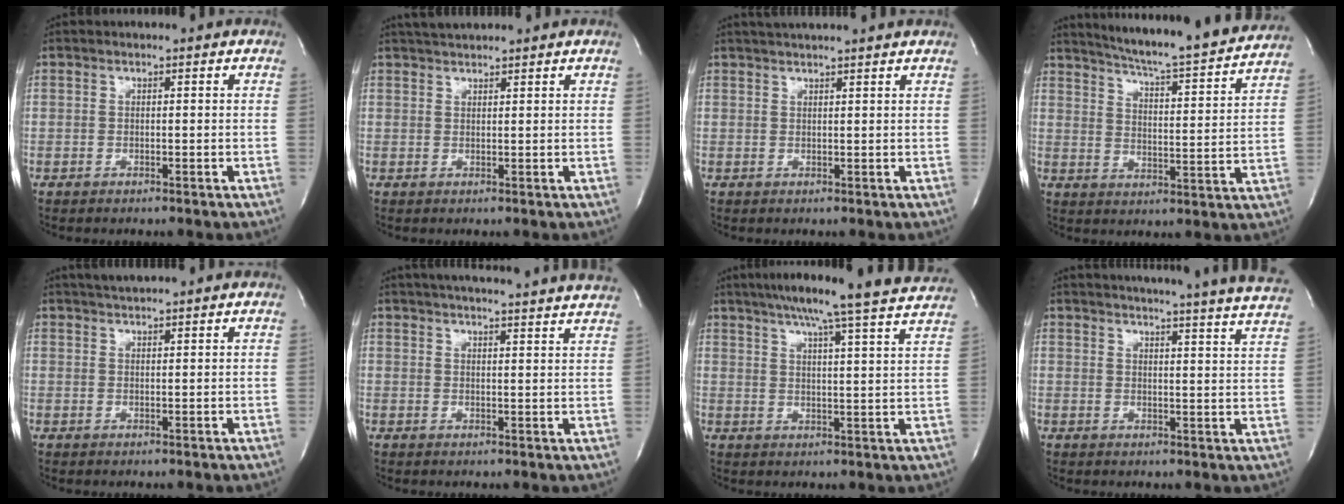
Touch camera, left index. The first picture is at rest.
{"total": 3.2, "force": [3.0, 0.2, 1.0], "torque": [-0.019, 0.021, 0.054]}
{"total": 6.7, "force": [6.1, -0.6, 2.8], "torque": [-0.044, 0.027, 0.078]}
{"total": 20.1, "force": [18.6, 0.2, 7.7], "torque": [-0.123, -0.045, 0.244]}
{"total": 3.9, "force": [3.5, -0.2, 1.5], "torque": [-0.023, 0.019, 0.056]}
{"total": 20.9, "force": [19.4, 0.5, 7.9], "torque": [-0.123, -0.002, 0.241]}
{"total": 19.5, "force": [17.8, -1.9, 7.8], "torque": [-0.134, -0.047, 0.228]}
{"total": 24.0, "force": [22.5, -0.7, 8.3], "torque": [-0.127, -0.075, 0.259]}